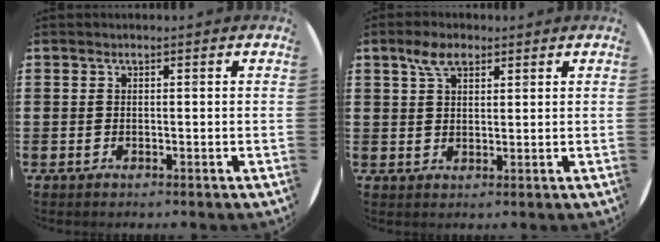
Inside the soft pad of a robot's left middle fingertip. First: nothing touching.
{"total": 4.0, "force": [2.7, 1.9, 2.3], "torque": [-0.041, 0.005, 0.047]}